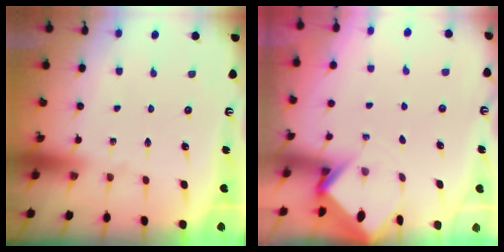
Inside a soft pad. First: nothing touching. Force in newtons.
{"total": 3.0, "press": 3.0, "slide": 0.2}